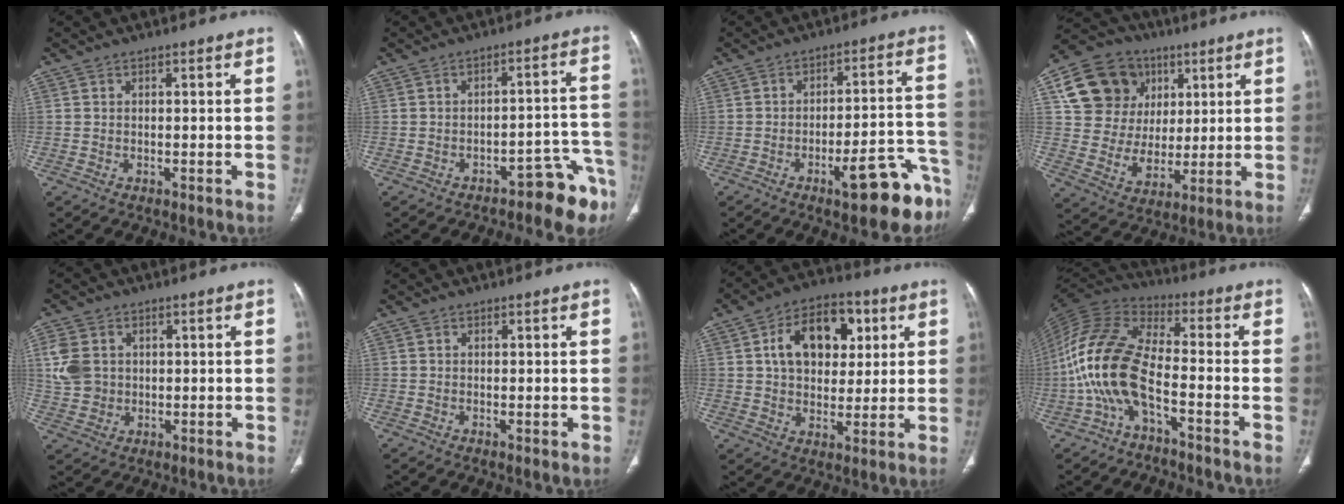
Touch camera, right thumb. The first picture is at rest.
{"total": 8.8, "force": [-7.2, 3.2, 3.9], "torque": [-0.003, 0.098, -0.100]}
{"total": 14.7, "force": [-8.0, 4.0, 11.6], "torque": [-0.094, 0.073, -0.103]}
{"total": 17.2, "force": [5.9, 14.9, 6.3], "torque": [-0.083, 0.010, 0.112]}
{"total": 6.8, "force": [1.4, 5.6, 3.7], "torque": [-0.067, -0.002, 0.033]}
{"total": 0.5, "force": [0.0, 0.2, 0.5], "torque": [-0.010, -0.004, 0.000]}
{"total": 15.0, "force": [4.2, 10.2, 10.1], "torque": [-0.118, 0.004, 0.066]}
{"total": 14.6, "force": [-4.9, 6.4, 12.1], "torque": [-0.263, 0.059, -0.104]}